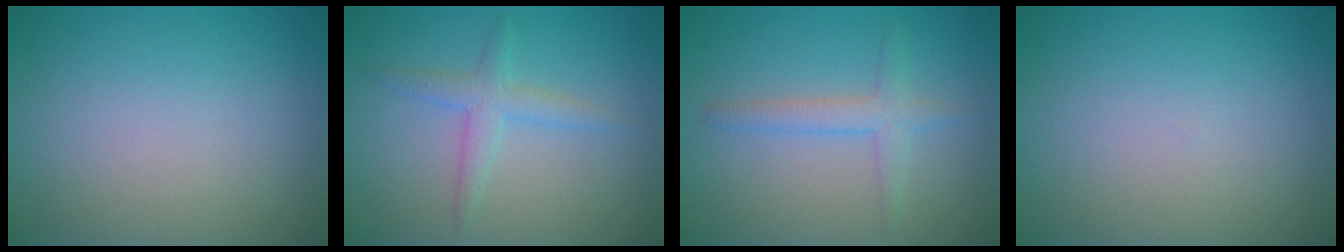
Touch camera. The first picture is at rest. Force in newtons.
{"total": 2.2, "press": 2.2, "slide": 0.2}
{"total": 2.3, "press": 2.3, "slide": 0.1}
{"total": 0.0}